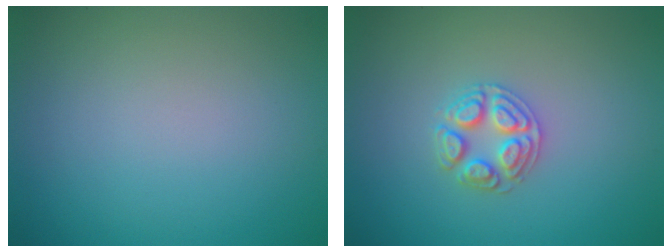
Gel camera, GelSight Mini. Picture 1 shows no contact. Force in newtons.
{"total": 2.6, "press": 2.6, "slide": 0.2}